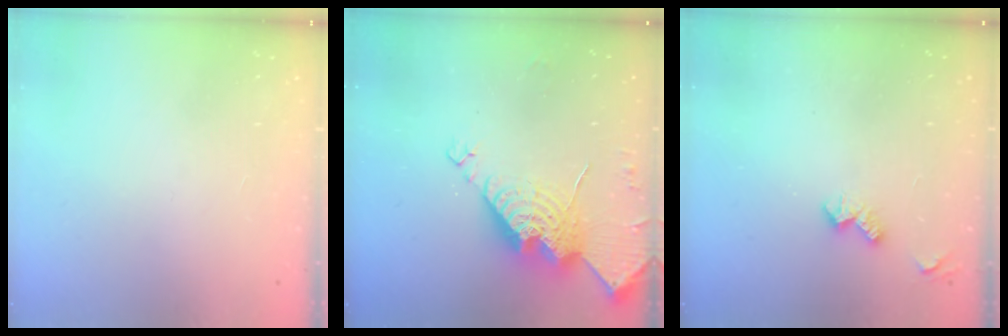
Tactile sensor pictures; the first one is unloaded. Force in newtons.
{"total": 16.3, "press": 16.3, "slide": 1.2}
{"total": 4.9, "press": 4.9, "slide": 0.7}